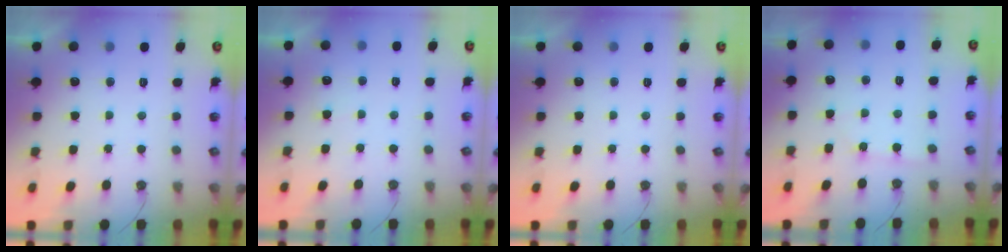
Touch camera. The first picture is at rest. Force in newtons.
{"total": 3.9, "press": 3.9, "slide": 0.6}
{"total": 0.0}
{"total": 3.3, "press": 3.3, "slide": 0.4}